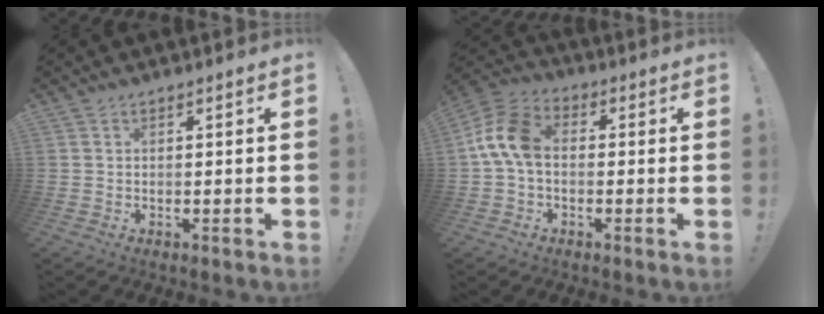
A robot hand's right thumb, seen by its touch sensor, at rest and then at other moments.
{"total": 11.6, "force": [0.4, 7.6, 8.8], "torque": [-0.176, 0.016, 0.013]}